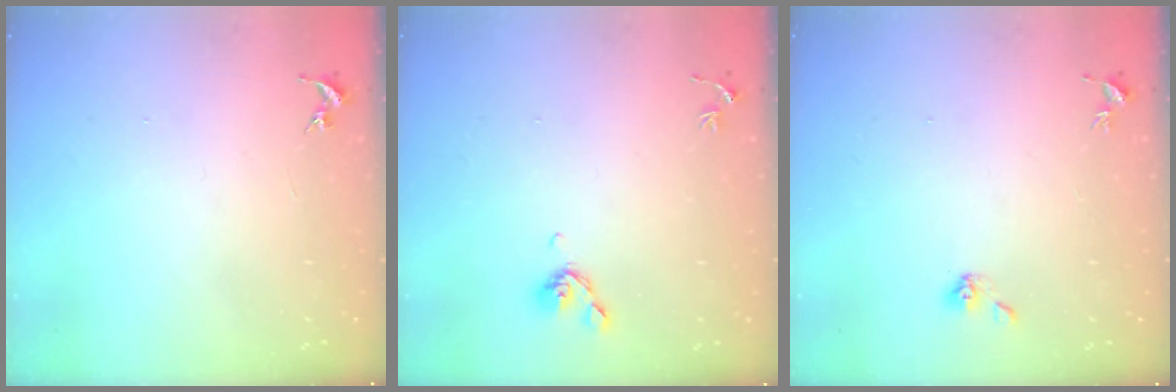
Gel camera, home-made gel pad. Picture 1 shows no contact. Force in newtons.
{"total": 6.4, "press": 6.3, "slide": 1.3}
{"total": 4.2, "press": 3.8, "slide": 1.9}